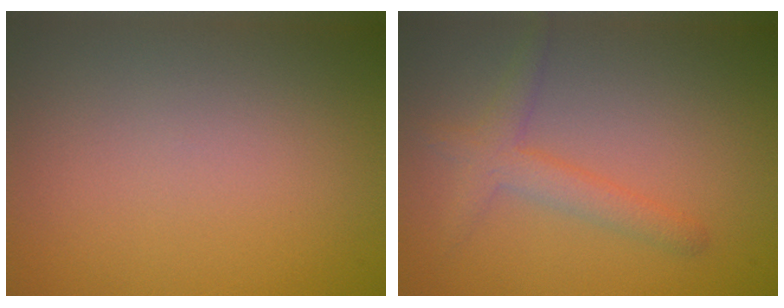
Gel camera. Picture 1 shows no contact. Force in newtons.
{"total": 2.8, "press": 2.8, "slide": 0.2}